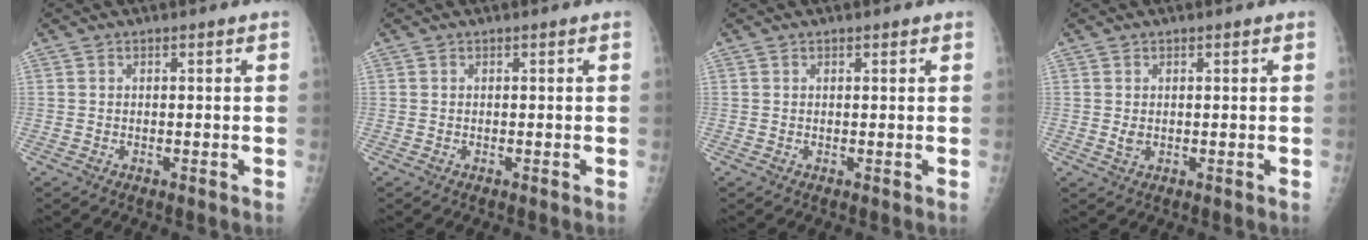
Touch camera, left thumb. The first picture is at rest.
{"total": 0.0}
{"total": 0.6, "force": [0.5, 0.3, 0.4], "torque": [-0.006, -0.002, 0.006]}
{"total": 1.5, "force": [0.3, 1.0, 1.0], "torque": [-0.014, -0.003, 0.008]}